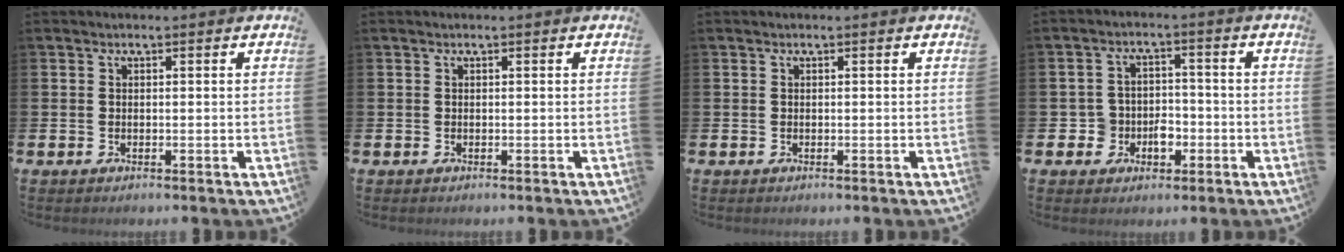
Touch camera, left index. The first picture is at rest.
{"total": 0.0}
{"total": 0.0}
{"total": 4.3, "force": [-1.6, 3.8, 1.1], "torque": [-0.029, 0.006, -0.036]}